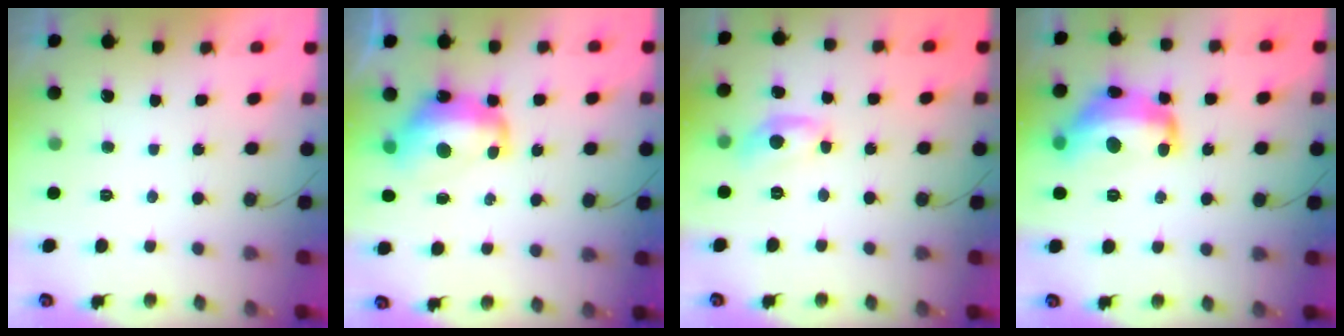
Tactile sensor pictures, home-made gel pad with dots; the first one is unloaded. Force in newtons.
{"total": 13.4, "press": 13.4, "slide": 0.9}
{"total": 9.0, "press": 9.0, "slide": 0.6}
{"total": 15.6, "press": 15.5, "slide": 1.0}